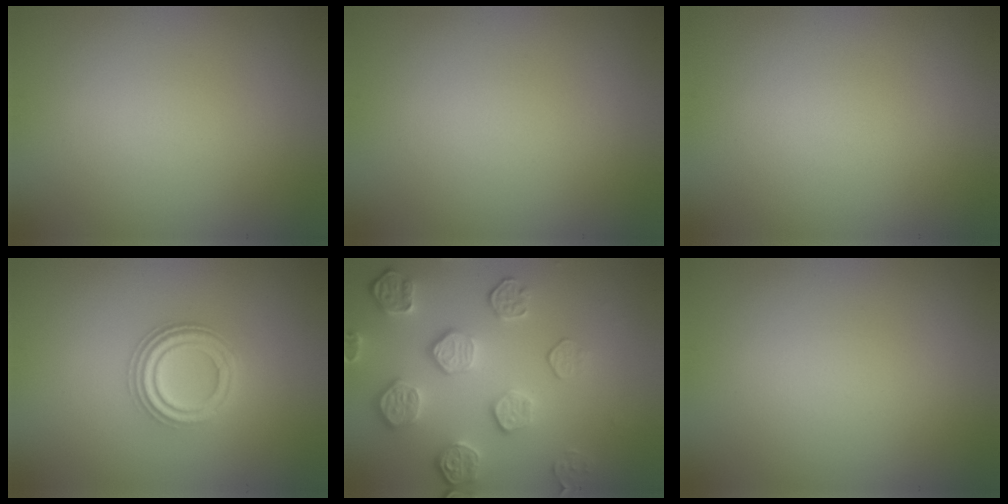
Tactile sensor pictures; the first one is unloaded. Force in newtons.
{"total": 0.0}
{"total": 0.0}
{"total": 3.7, "press": 3.0, "slide": 2.1}
{"total": 5.4, "press": 4.2, "slide": 3.3}
{"total": 0.0}